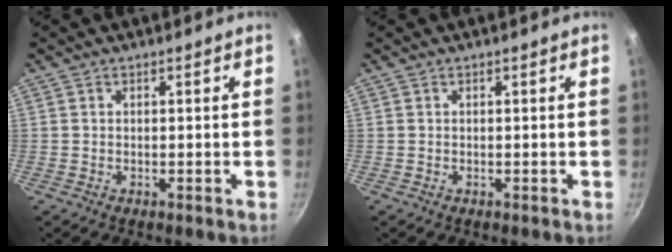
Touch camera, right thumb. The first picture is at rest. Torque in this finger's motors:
{"motor_torque": [-0.04, -0.03, 0.03, -0.02, 0.00]}